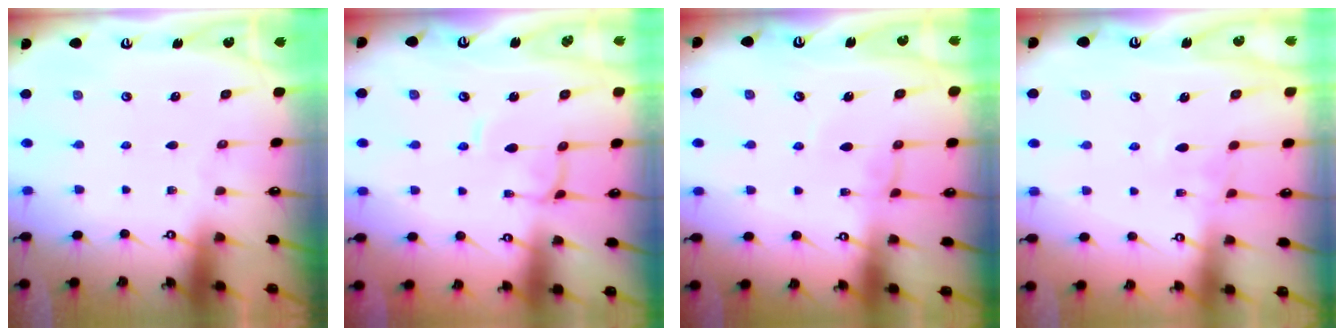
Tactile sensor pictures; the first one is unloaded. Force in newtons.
{"total": 0.0}
{"total": 0.0}
{"total": 2.4, "press": 2.4, "slide": 0.4}